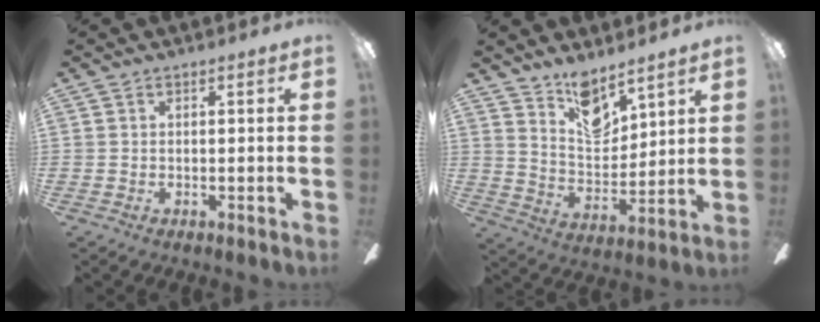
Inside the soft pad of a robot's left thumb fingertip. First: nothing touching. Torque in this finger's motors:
{"motor_torque": [1.20, 0.25, 0.71, -0.86, 0.25]}